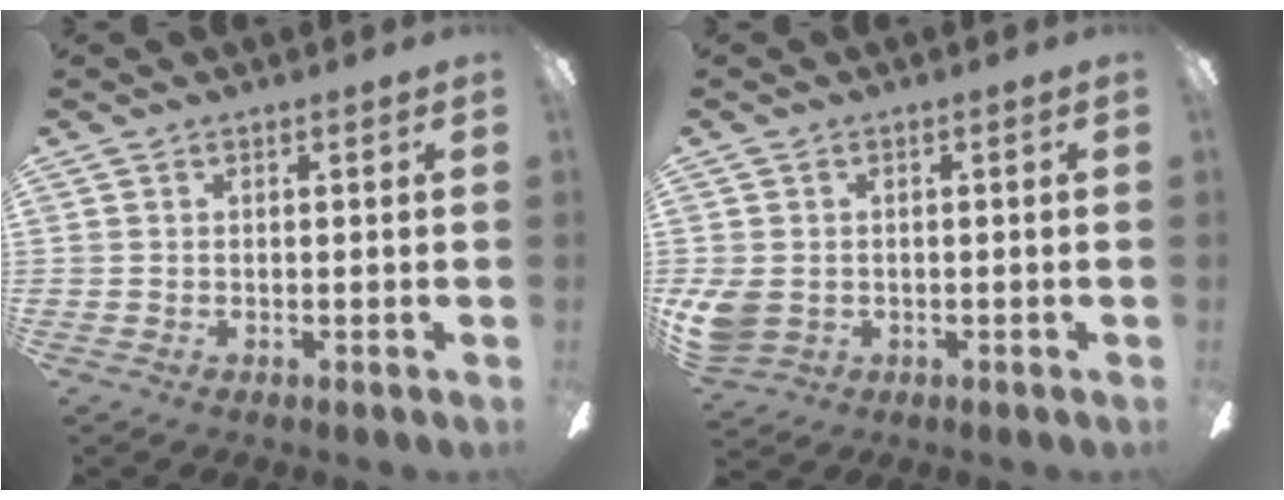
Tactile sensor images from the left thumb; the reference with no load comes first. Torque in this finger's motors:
{"motor_torque": [-0.32, 0.35, 0.03, -0.03, 0.00]}